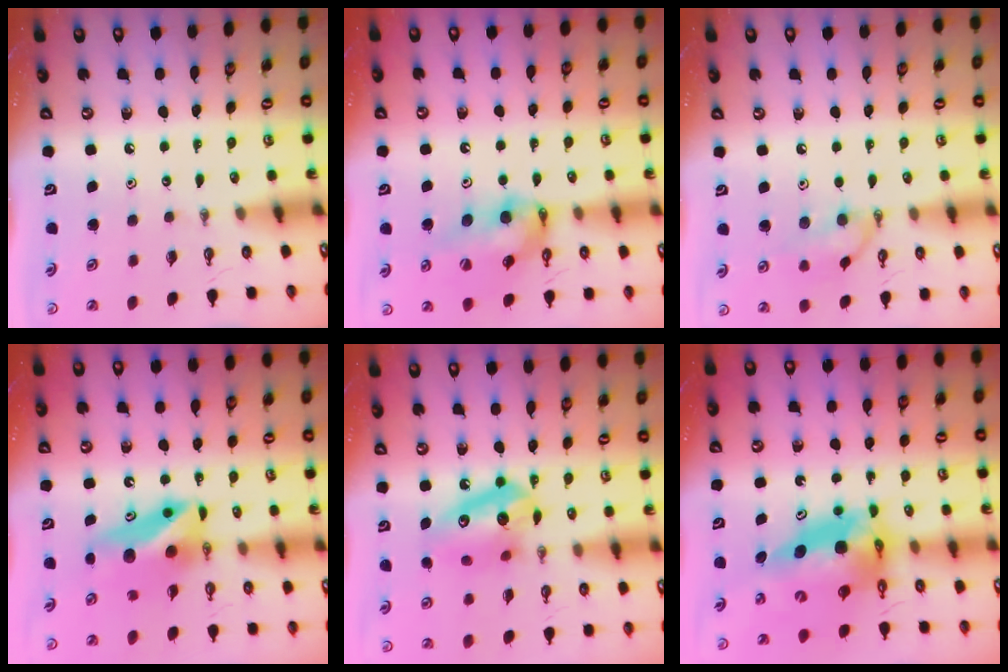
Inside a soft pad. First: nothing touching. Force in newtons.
{"total": 13.9, "press": 13.5, "slide": 3.6}
{"total": 10.9, "press": 10.8, "slide": 1.6}
{"total": 10.3, "press": 6.9, "slide": 7.7}
{"total": 12.7, "press": 12.6, "slide": 1.6}
{"total": 13.9, "press": 13.8, "slide": 1.2}